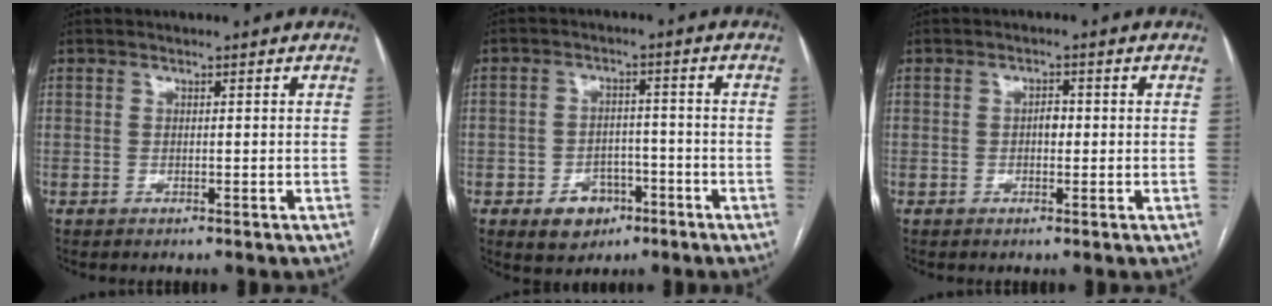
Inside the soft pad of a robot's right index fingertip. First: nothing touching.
{"total": 6.2, "force": [-3.2, 4.6, 2.7], "torque": [-0.041, 0.010, -0.040]}
{"total": 1.8, "force": [-0.1, 1.0, 1.4], "torque": [-0.019, 0.004, -0.003]}